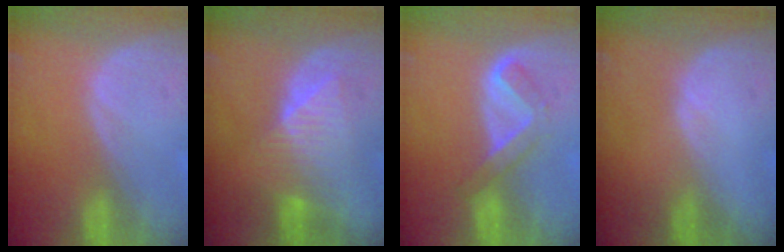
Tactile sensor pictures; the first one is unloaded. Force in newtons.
{"total": 6.4, "press": 6.4, "slide": 0.3}
{"total": 5.2, "press": 4.4, "slide": 2.9}
{"total": 0.7, "press": 0.4, "slide": 0.5}